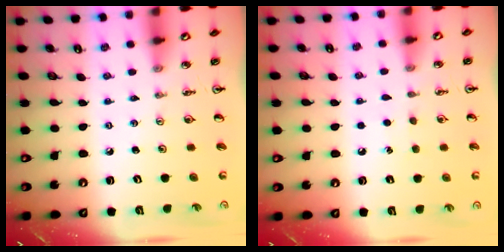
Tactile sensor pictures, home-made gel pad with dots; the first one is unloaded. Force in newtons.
{"total": 4.3, "press": 4.2, "slide": 0.6}